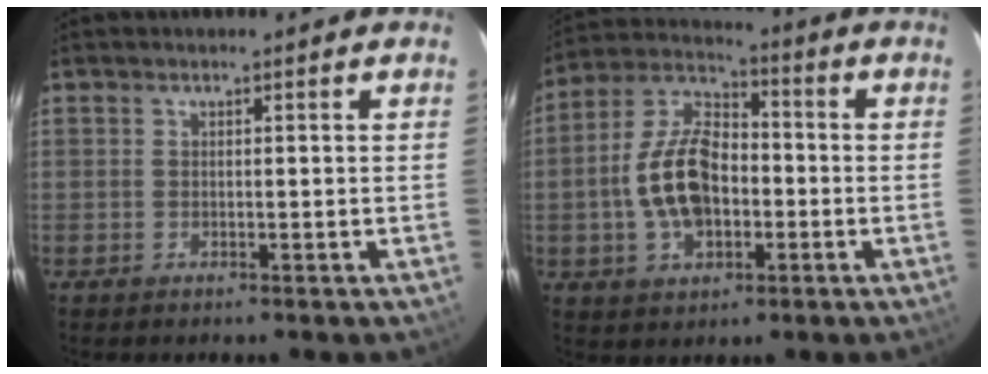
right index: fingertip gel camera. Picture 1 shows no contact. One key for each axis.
{"total": 13.9, "fx": -2.4, "fy": 8.3, "fz": 10.8, "tx": -0.219, "ty": 0.021, "tz": -0.040}